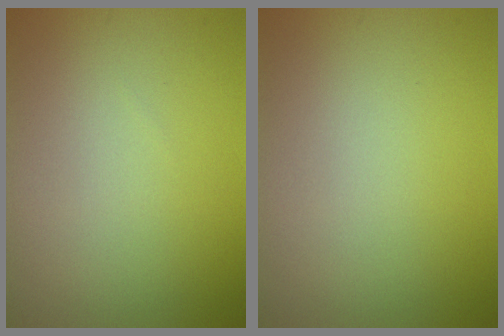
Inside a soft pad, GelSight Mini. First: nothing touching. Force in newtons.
{"total": 0.0}